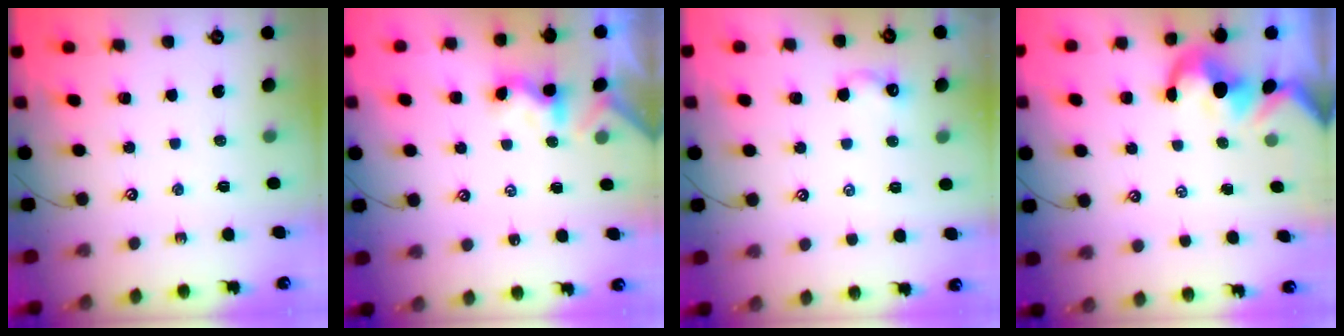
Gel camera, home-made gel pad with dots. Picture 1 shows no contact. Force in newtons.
{"total": 1.7, "press": 1.7, "slide": 0.5}
{"total": 1.6, "press": 1.6, "slide": 0.4}
{"total": 2.0, "press": 1.8, "slide": 0.9}